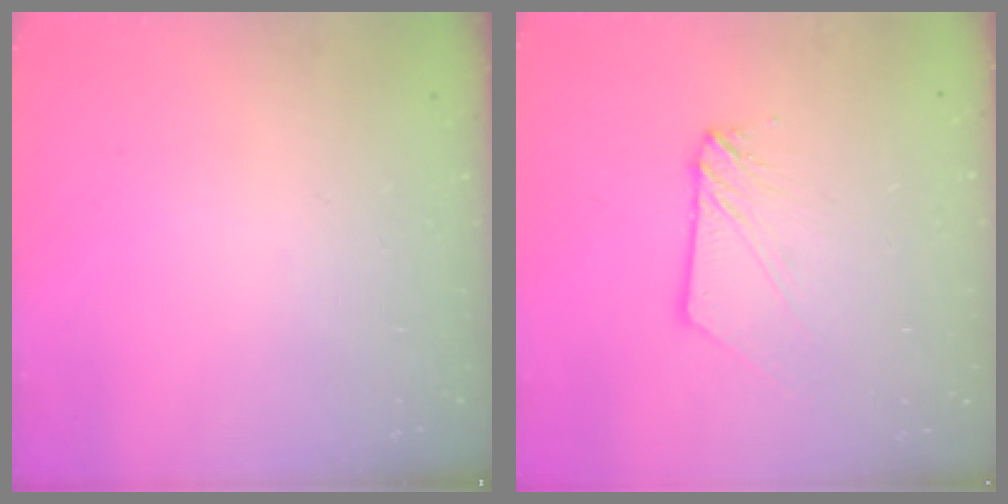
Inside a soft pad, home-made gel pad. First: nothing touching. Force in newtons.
{"total": 3.6, "press": 3.6, "slide": 0.3}